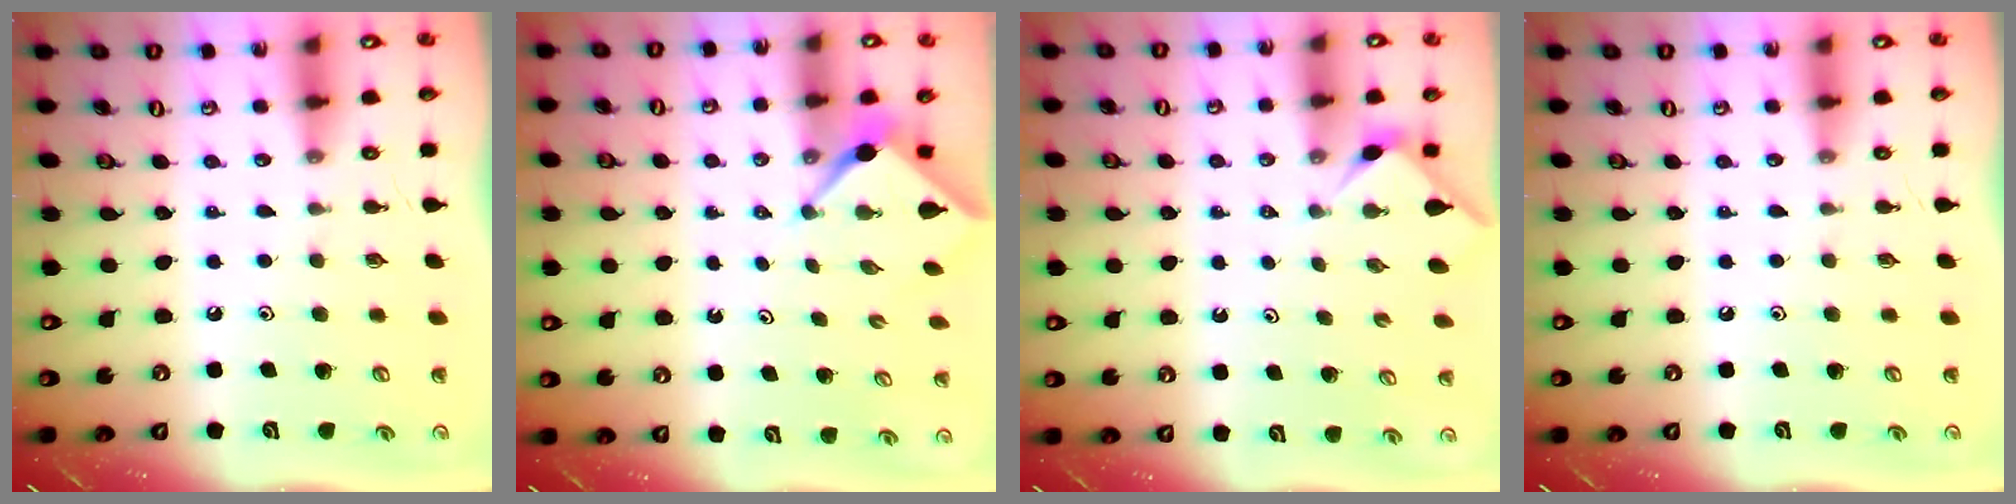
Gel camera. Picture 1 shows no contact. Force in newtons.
{"total": 2.3, "press": 2.3, "slide": 0.2}
{"total": 2.5, "press": 2.5, "slide": 0.4}
{"total": 0.0}